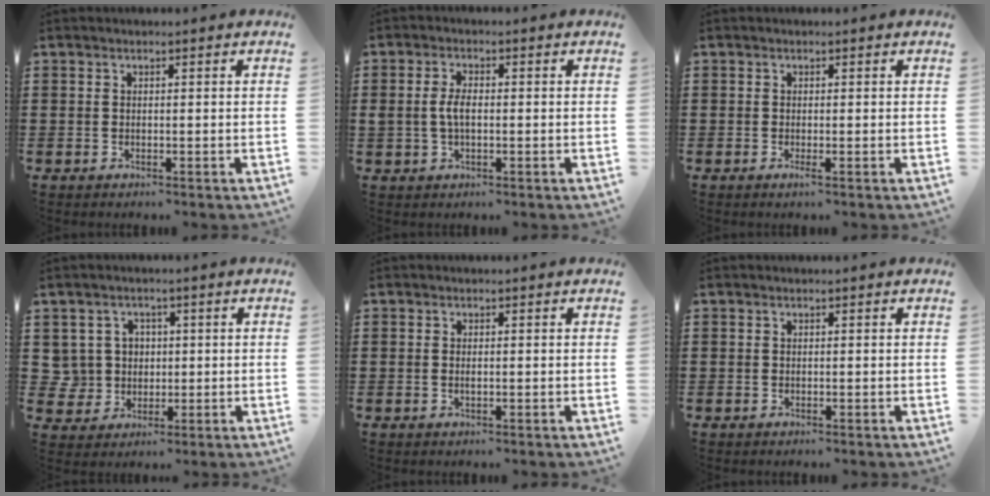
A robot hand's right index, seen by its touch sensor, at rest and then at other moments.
{"total": 3.5, "force": [-0.1, 1.7, 3.0], "torque": [-0.074, 0.000, -0.007]}
{"total": 0.9, "force": [-0.3, -0.2, 0.8], "torque": [-0.013, -0.008, -0.005]}
{"total": 4.5, "force": [0.9, 4.4, 0.8], "torque": [-0.046, 0.013, 0.012]}
{"total": 0.8, "force": [-0.1, 0.2, 0.8], "torque": [-0.017, -0.003, -0.001]}
{"total": 0.0}